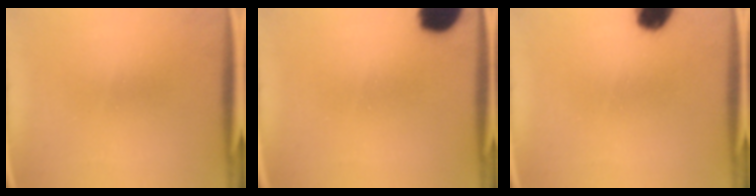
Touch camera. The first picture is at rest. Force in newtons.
{"total": 10.8}
{"total": 9.3}